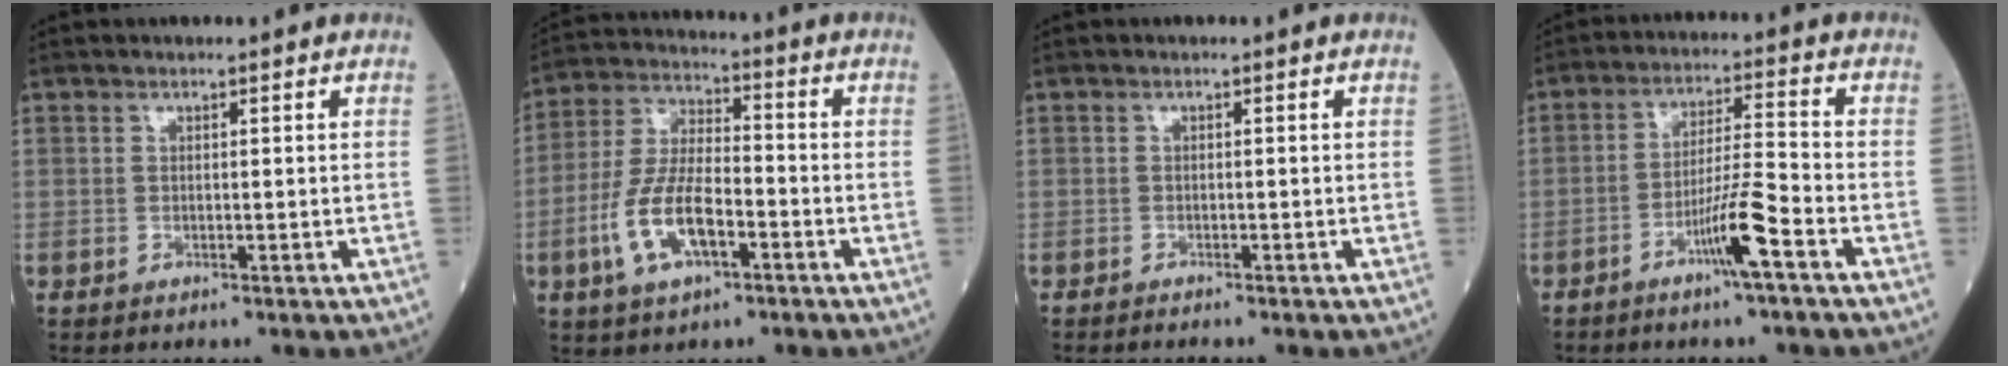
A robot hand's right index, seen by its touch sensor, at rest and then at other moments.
{"total": 11.1, "force": [-4.0, 4.2, 9.5], "torque": [-0.203, 0.005, -0.076]}
{"total": 1.0, "force": [-0.9, -0.1, 0.2], "torque": [-0.006, 0.000, -0.015]}
{"total": 7.5, "force": [-4.0, -0.5, 6.4], "torque": [-0.118, -0.001, -0.075]}